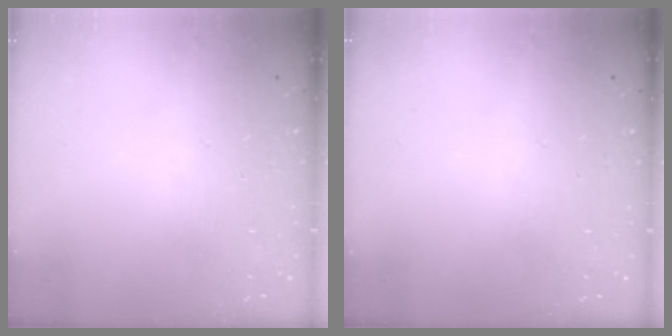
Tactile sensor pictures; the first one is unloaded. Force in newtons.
{"total": 0.0}